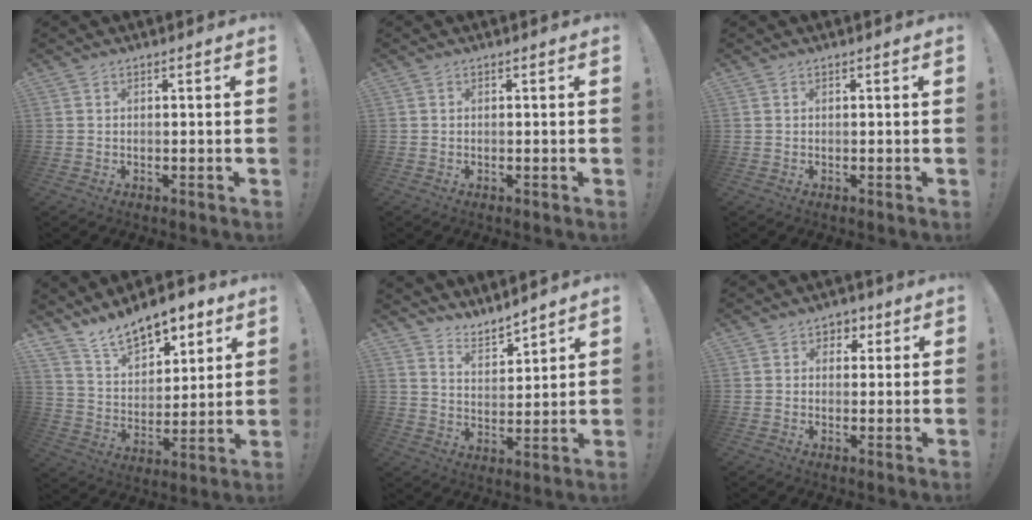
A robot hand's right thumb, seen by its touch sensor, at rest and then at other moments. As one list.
[{"total": 0.0}, {"total": 0.0}, {"total": 14.2, "force": [11.4, 6.6, 5.4], "torque": [-0.096, -0.082, 0.209]}, {"total": 5.2, "force": [4.9, 1.5, 1.0], "torque": [-0.007, -0.046, 0.089]}, {"total": 3.9, "force": [1.4, 3.4, 1.1], "torque": [-0.007, -0.005, 0.024]}]